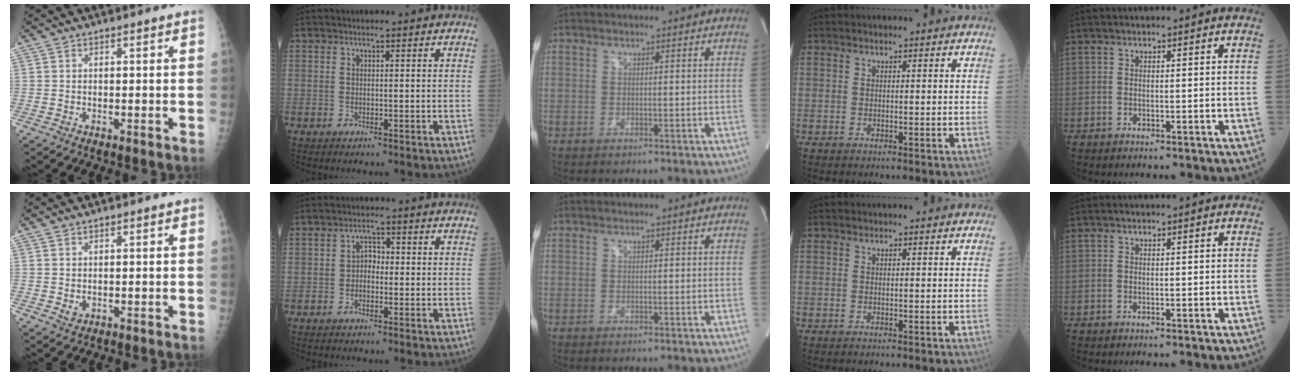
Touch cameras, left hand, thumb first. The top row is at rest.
{"thumb": {"total": 1.4, "force": [0.0, 1.1, 0.9], "torque": [-0.010, -0.004, 0.007]}, "index": {"total": 2.3, "force": [-1.0, 1.5, 1.4], "torque": [-0.013, 0.006, -0.026]}}